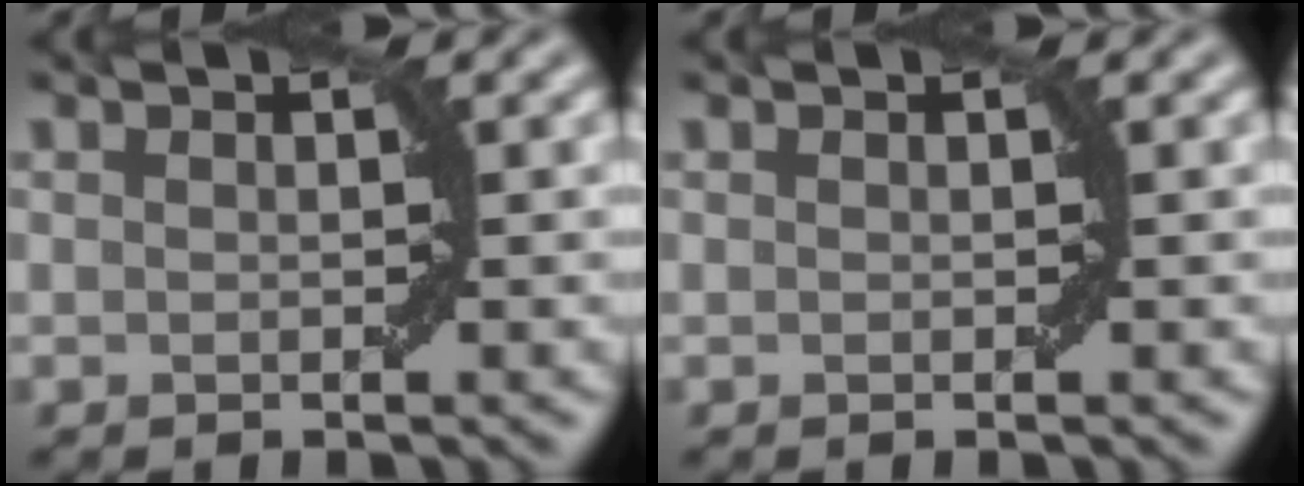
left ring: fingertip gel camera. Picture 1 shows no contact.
{"total": 0.0}